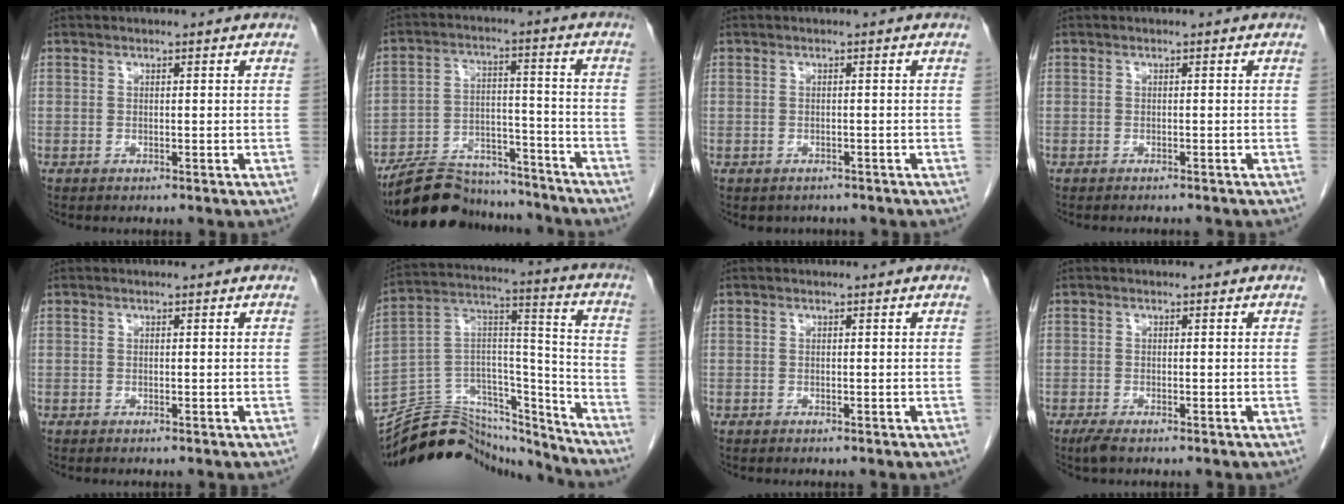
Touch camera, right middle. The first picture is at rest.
{"total": 14.2, "force": [-13.2, 4.1, 3.5], "torque": [-0.049, 0.023, -0.206]}
{"total": 2.1, "force": [-1.8, 1.1, 0.2], "torque": [-0.010, -0.001, -0.022]}
{"total": 2.6, "force": [-2.5, 0.2, 0.7], "torque": [-0.007, -0.004, -0.029]}
{"total": 0.0}
{"total": 24.9, "force": [-23.4, 6.1, 5.8], "torque": [-0.125, 0.036, -0.367]}
{"total": 0.0}
{"total": 1.7, "force": [-1.2, 0.3, 1.1], "torque": [-0.030, -0.007, -0.024]}